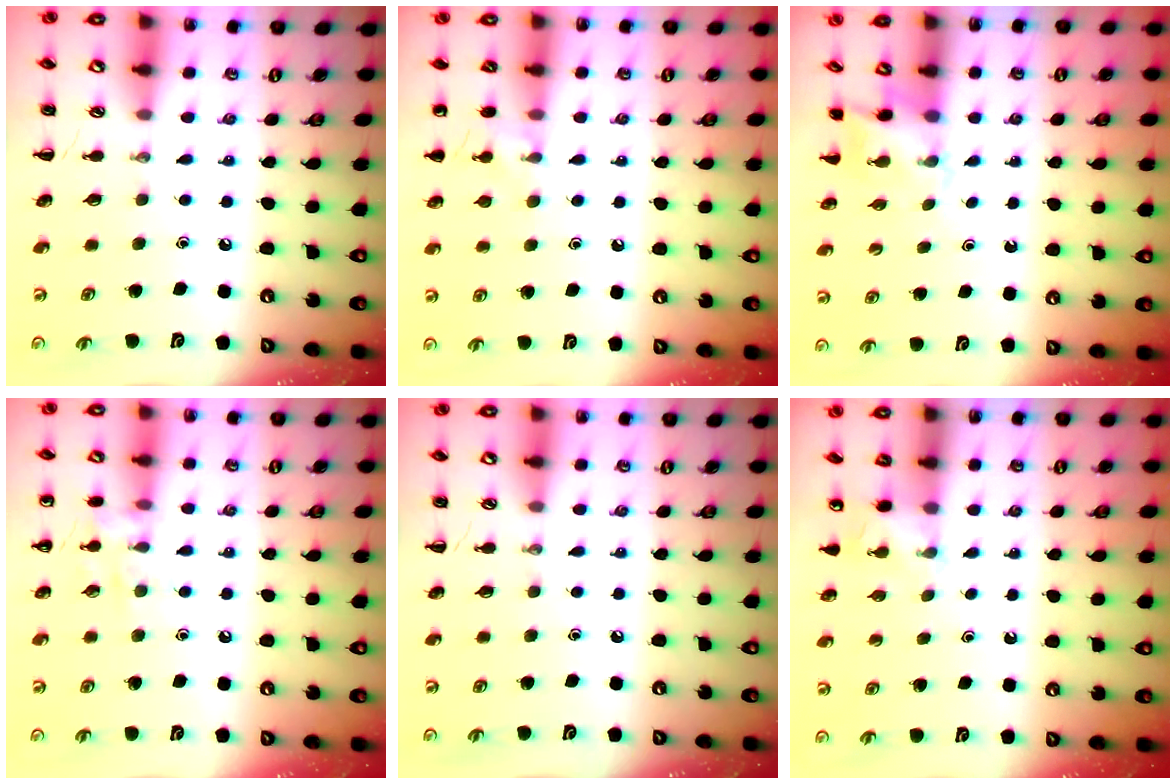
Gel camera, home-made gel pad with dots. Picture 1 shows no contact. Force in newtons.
{"total": 8.0, "press": 7.7, "slide": 2.1}
{"total": 3.0, "press": 2.9, "slide": 0.9}
{"total": 8.0, "press": 7.8, "slide": 1.4}
{"total": 0.0}
{"total": 2.2, "press": 2.2, "slide": 0.6}